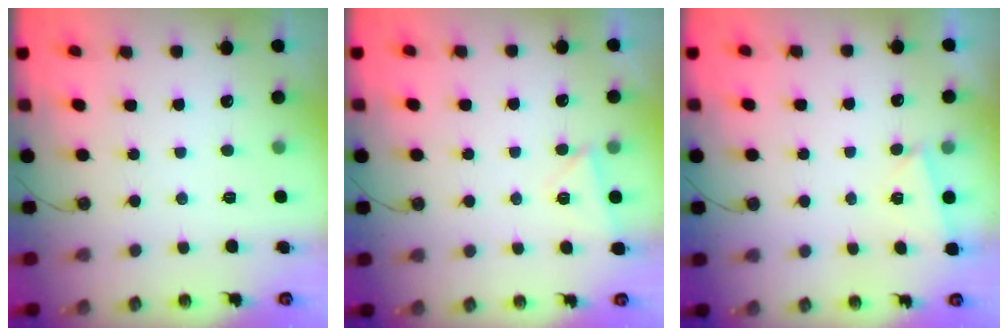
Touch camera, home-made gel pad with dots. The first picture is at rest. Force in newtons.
{"total": 4.0, "press": 3.4, "slide": 2.2}
{"total": 2.5, "press": 1.5, "slide": 2.0}